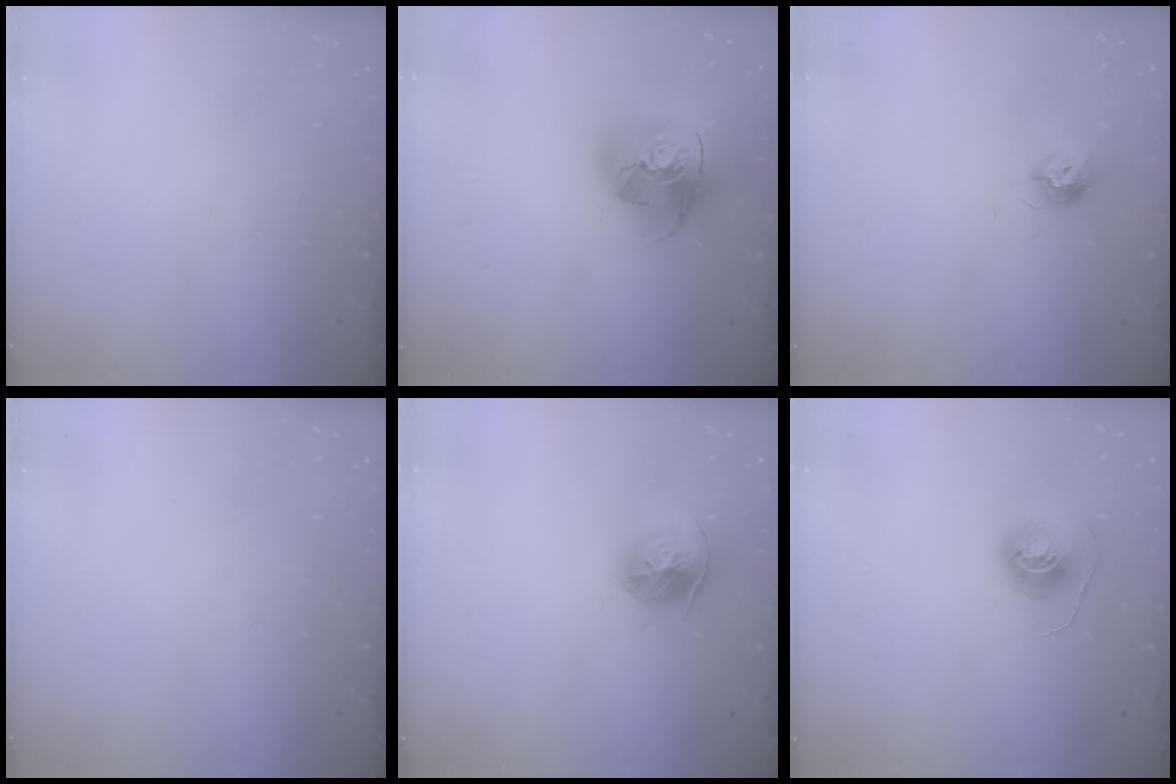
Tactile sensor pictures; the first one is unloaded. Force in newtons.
{"total": 17.1, "press": 17.0, "slide": 2.5}
{"total": 7.5, "press": 7.5, "slide": 0.1}
{"total": 0.0}
{"total": 12.5, "press": 12.4, "slide": 1.3}
{"total": 6.1, "press": 6.1, "slide": 0.5}